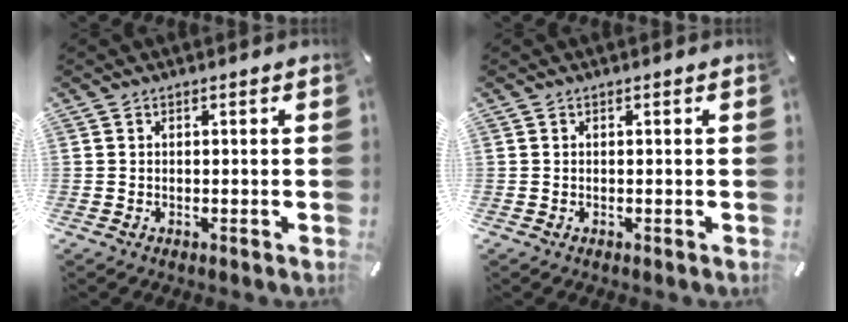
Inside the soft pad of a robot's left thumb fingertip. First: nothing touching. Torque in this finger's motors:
{"motor_torque": [0.00, 0.00, -0.05, 0.05, 0.00]}